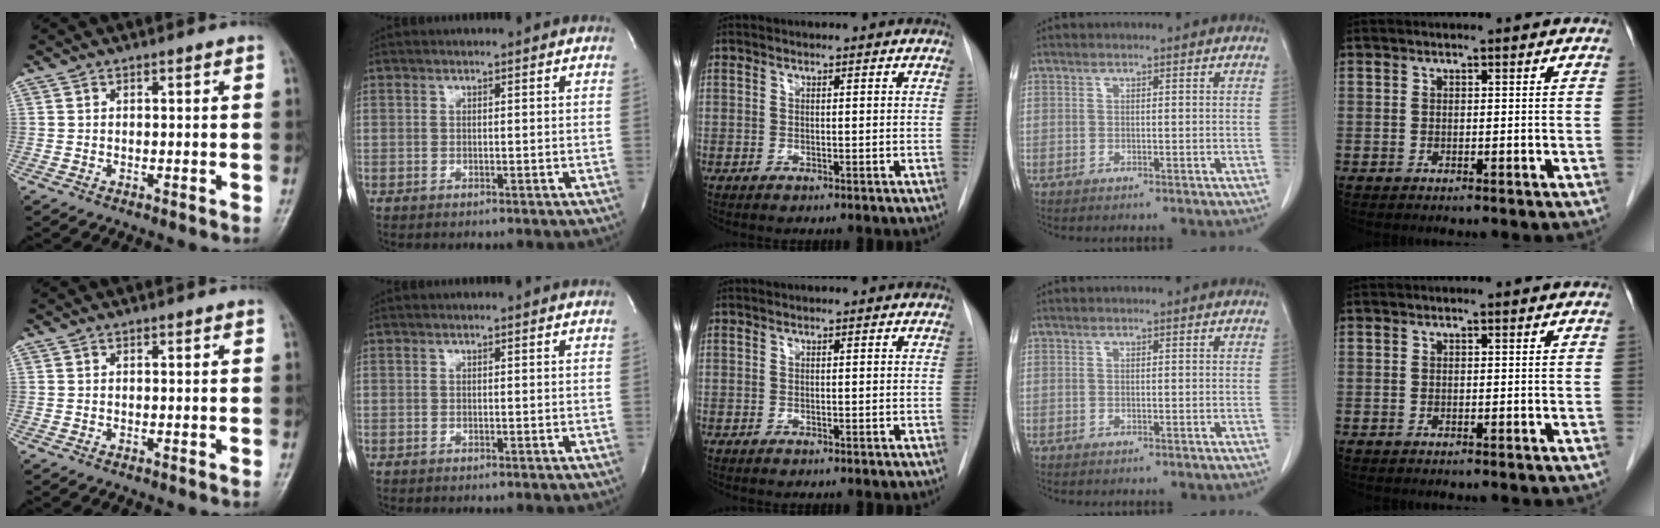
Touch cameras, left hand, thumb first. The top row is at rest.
{}